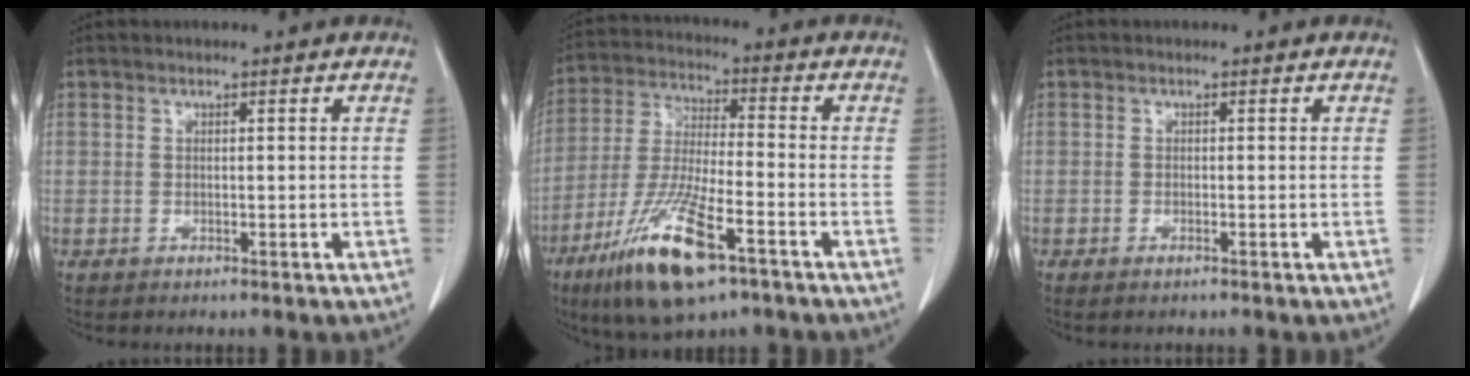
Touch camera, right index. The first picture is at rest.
{"total": 15.2, "force": [-8.4, 3.0, 12.3], "torque": [-0.254, -0.030, -0.149]}
{"total": 0.6, "force": [-0.5, 0.1, 0.4], "torque": [-0.008, 0.000, -0.006]}